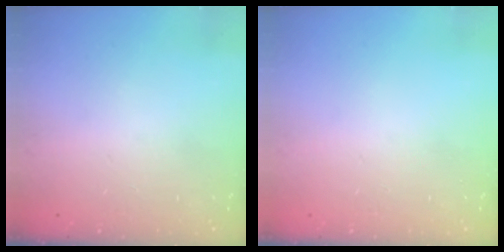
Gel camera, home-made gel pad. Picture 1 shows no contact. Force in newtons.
{"total": 0.0}